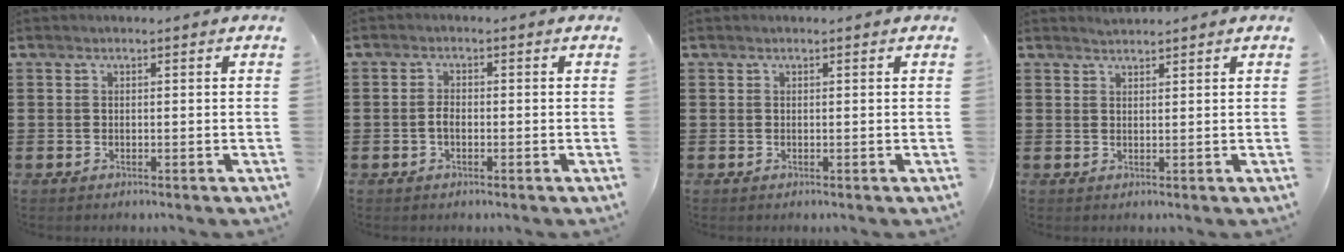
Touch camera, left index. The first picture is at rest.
{"total": 1.8, "force": [-0.5, 0.9, 1.5], "torque": [-0.039, 0.000, -0.013]}
{"total": 0.0}
{"total": 1.2, "force": [1.2, 0.0, 0.0], "torque": [-0.002, 0.000, 0.025]}